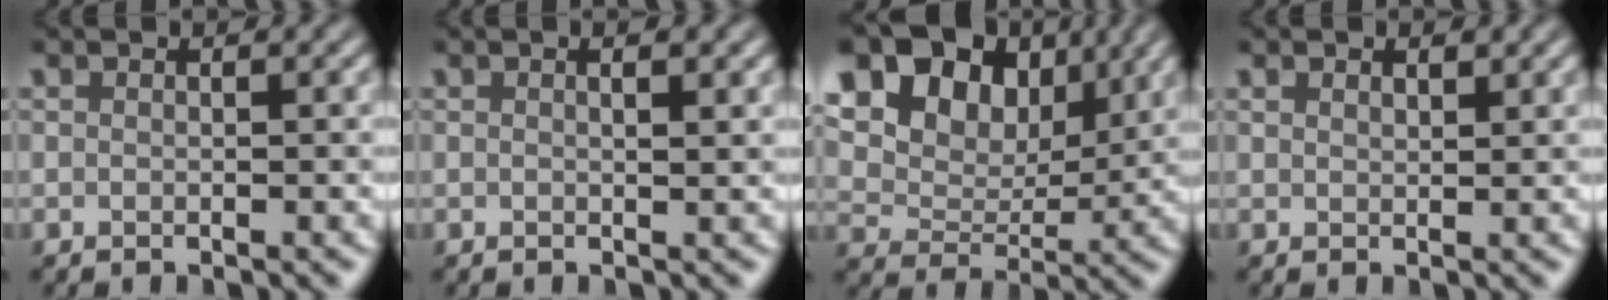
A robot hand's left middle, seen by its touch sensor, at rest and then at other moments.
{"total": 1.3, "force": [0.6, 0.4, 1.2], "torque": [-0.017, -0.001, 0.004]}
{"total": 15.7, "force": [8.1, 10.3, 8.6], "torque": [-0.155, 0.041, 0.147]}
{"total": 1.0, "force": [0.8, 0.5, 0.5], "torque": [-0.012, -0.001, 0.016]}